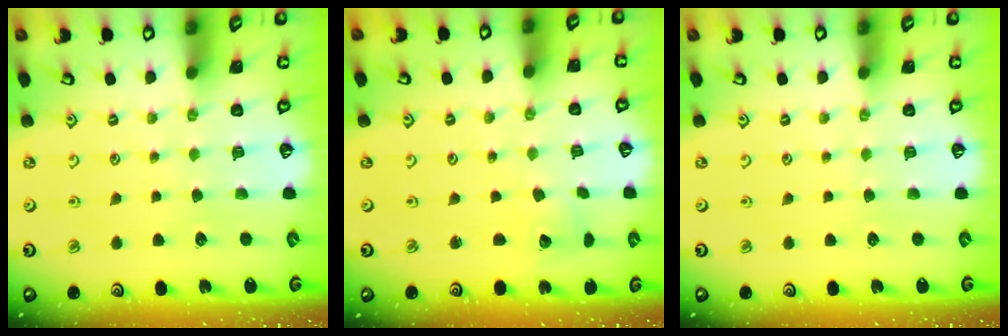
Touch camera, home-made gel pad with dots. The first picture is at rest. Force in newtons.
{"total": 2.1, "press": 2.1, "slide": 0.2}
{"total": 0.0}